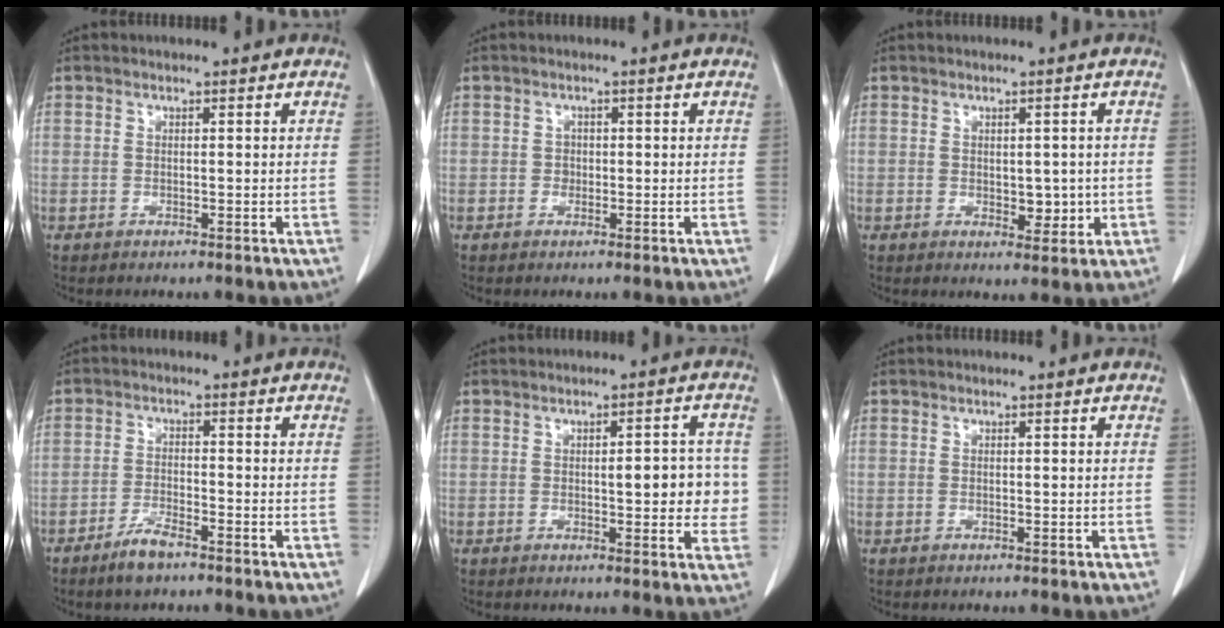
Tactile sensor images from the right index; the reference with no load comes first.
{"total": 1.1, "force": [-0.1, 1.0, 0.3], "torque": [0.000, 0.004, -0.002]}
{"total": 3.7, "force": [-0.3, 2.1, 3.0], "torque": [-0.031, -0.004, 0.004]}
{"total": 3.9, "force": [-3.0, 0.8, 2.4], "torque": [-0.046, 0.000, -0.055]}
{"total": 6.7, "force": [0.1, 2.4, 6.2], "torque": [-0.070, 0.006, 0.000]}
{"total": 0.0}